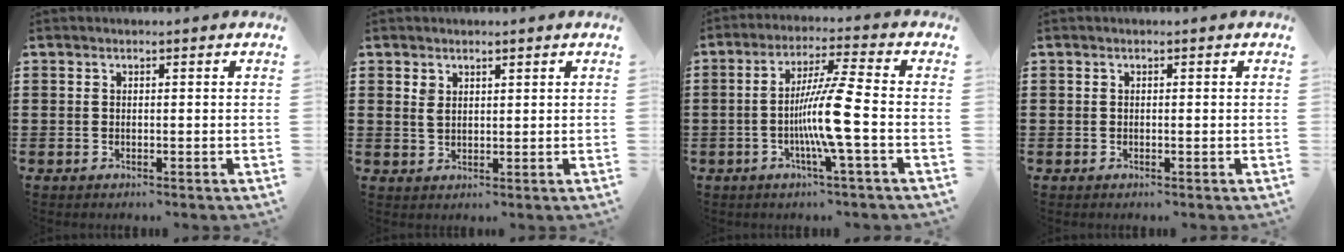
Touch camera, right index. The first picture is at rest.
{"total": 2.0, "force": [1.4, 1.0, 1.0], "torque": [-0.023, 0.003, 0.027]}
{"total": 9.3, "force": [-2.3, -0.6, 9.0], "torque": [-0.176, -0.016, -0.053]}
{"total": 0.0}